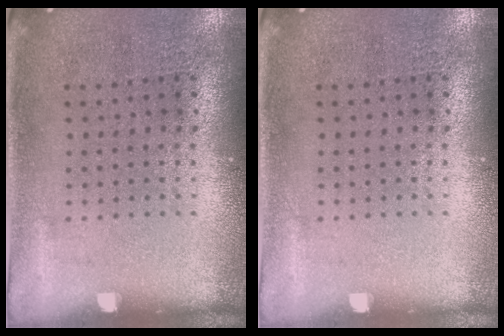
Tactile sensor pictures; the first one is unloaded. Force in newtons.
{"total": 0.0}